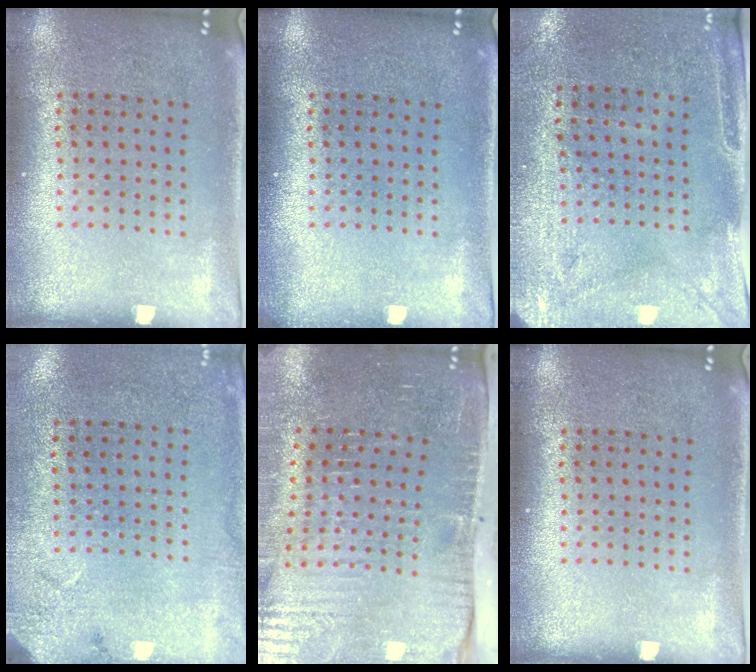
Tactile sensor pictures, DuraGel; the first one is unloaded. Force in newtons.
{"total": 0.6, "press": 0.5, "slide": 0.2}
{"total": 3.0, "press": 2.5, "slide": 1.6}
{"total": 2.6, "press": 2.1, "slide": 1.6}
{"total": 4.9, "press": 4.2, "slide": 2.5}
{"total": 0.0}